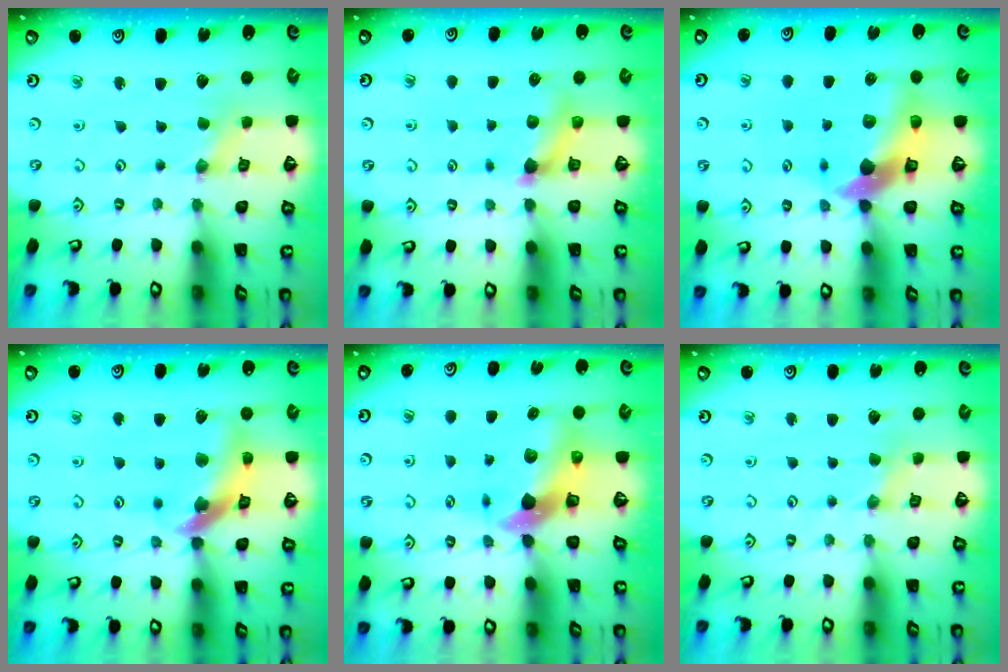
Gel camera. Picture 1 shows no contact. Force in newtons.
{"total": 6.9, "press": 6.9, "slide": 0.5}
{"total": 11.1, "press": 11.0, "slide": 1.6}
{"total": 13.0, "press": 12.9, "slide": 1.7}
{"total": 8.3, "press": 8.2, "slide": 1.5}
{"total": 1.5, "press": 1.4, "slide": 0.2}